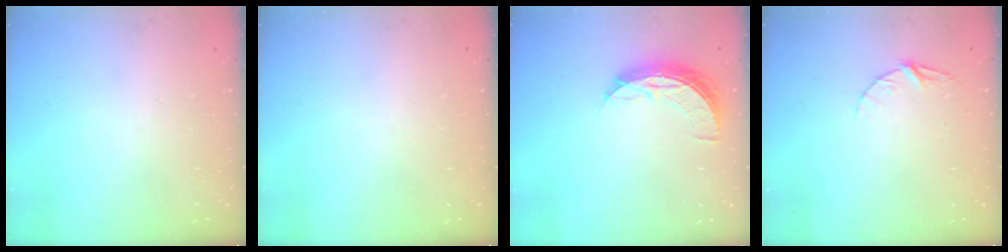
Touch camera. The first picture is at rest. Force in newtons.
{"total": 0.0}
{"total": 8.1, "press": 8.1, "slide": 0.4}
{"total": 5.0, "press": 5.0, "slide": 0.5}